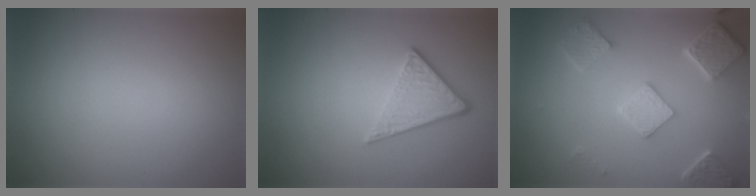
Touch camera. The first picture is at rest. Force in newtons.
{"total": 3.7, "press": 2.6, "slide": 2.7}
{"total": 5.5, "press": 4.2, "slide": 3.5}